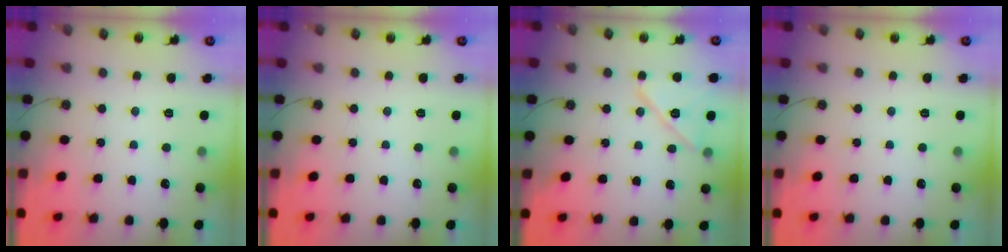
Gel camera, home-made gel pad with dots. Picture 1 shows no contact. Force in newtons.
{"total": 0.0}
{"total": 14.3, "press": 10.9, "slide": 9.3}
{"total": 0.0}